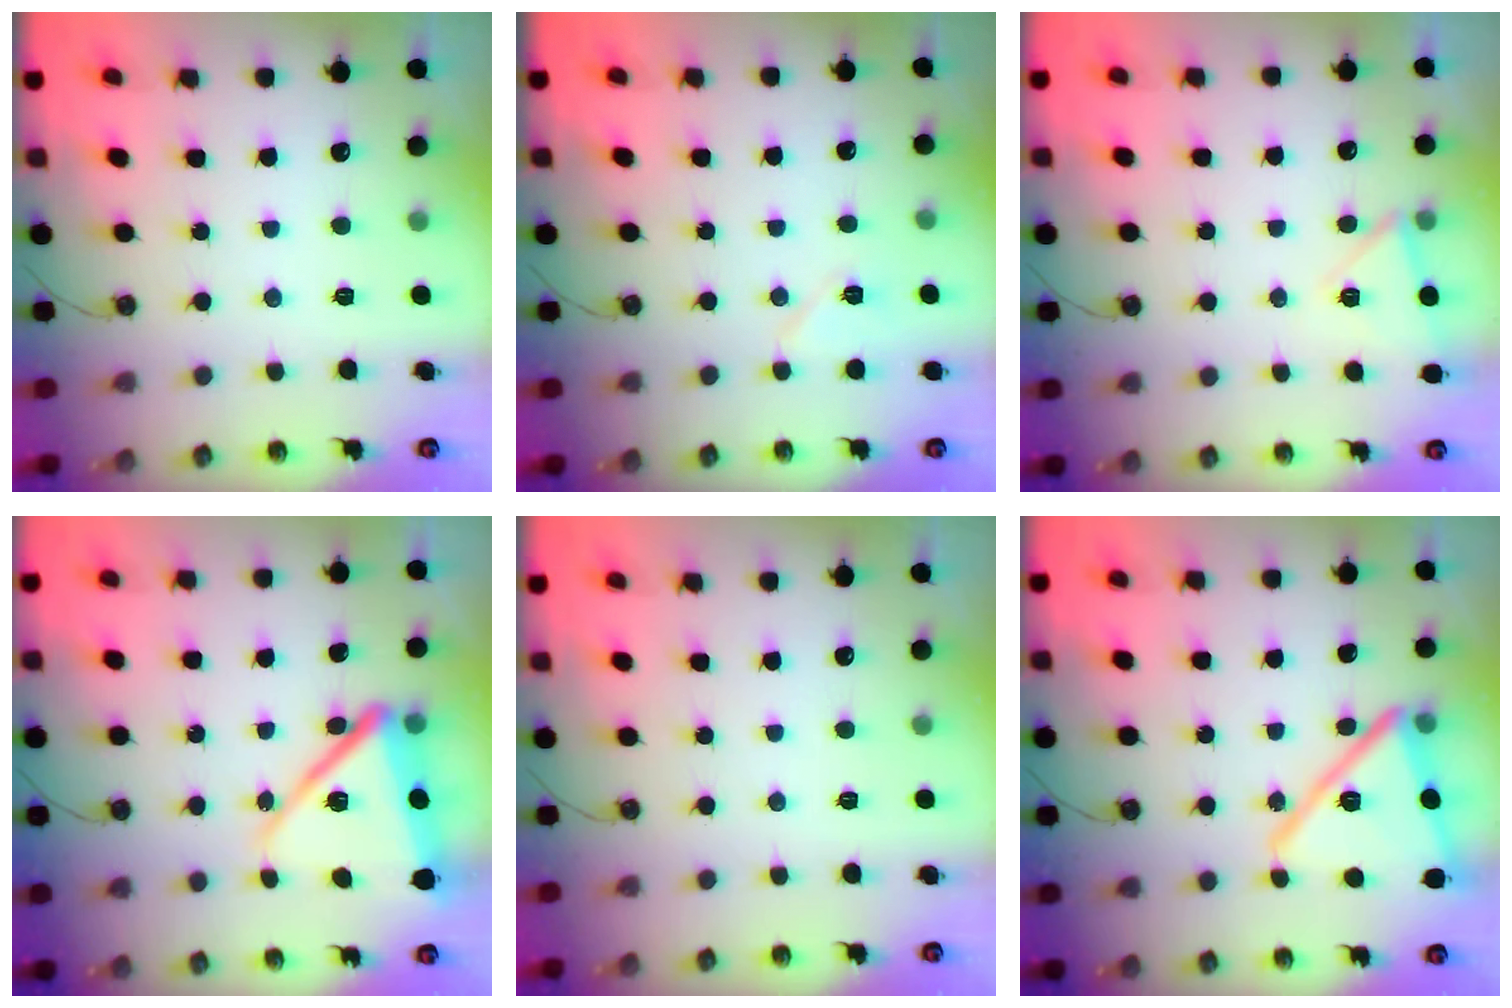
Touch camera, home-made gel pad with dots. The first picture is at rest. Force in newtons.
{"total": 5.7, "press": 4.3, "slide": 3.7}
{"total": 5.8, "press": 4.8, "slide": 3.2}
{"total": 17.6, "press": 17.3, "slide": 3.5}
{"total": 0.0}
{"total": 20.2, "press": 20.1, "slide": 1.6}